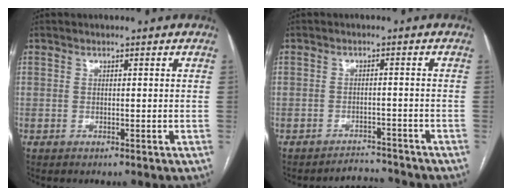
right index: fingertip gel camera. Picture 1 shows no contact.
{"total": 3.4, "force": [-3.2, 0.3, -1.1], "torque": [0.023, 0.006, -0.043]}